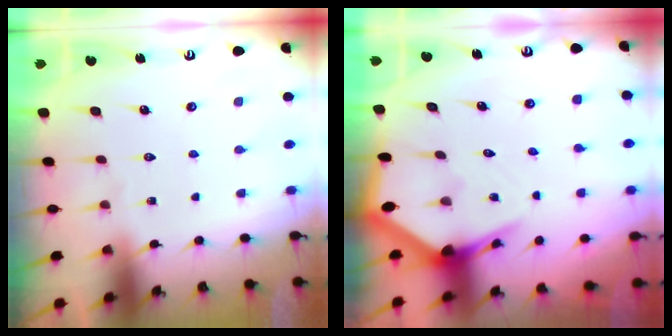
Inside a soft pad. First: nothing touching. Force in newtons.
{"total": 4.5, "press": 4.5, "slide": 0.5}